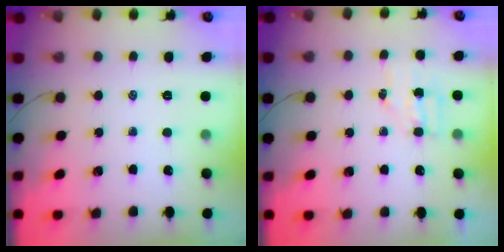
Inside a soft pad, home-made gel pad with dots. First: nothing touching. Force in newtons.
{"total": 4.5, "press": 4.5, "slide": 0.9}